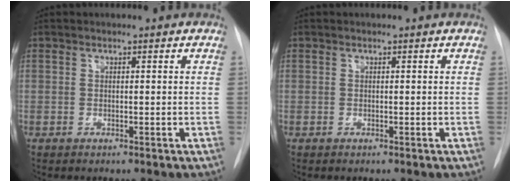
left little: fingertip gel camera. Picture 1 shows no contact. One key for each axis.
{"total": 0.0}